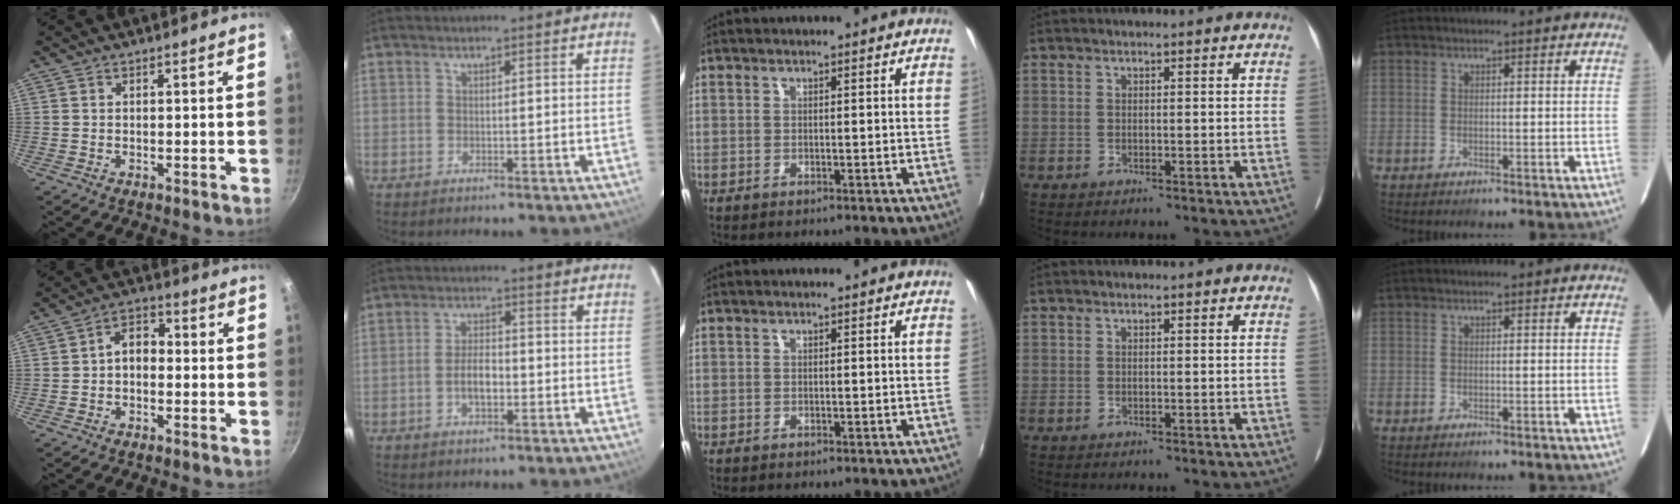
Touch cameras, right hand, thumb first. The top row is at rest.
{"thumb": {"total": 5.5, "force": [-0.7, 3.8, 3.9], "torque": [-0.039, 0.024, -0.023]}, "index": {"total": 4.7, "force": [-1.5, 2.2, 3.9], "torque": [-0.080, 0.005, -0.025]}}